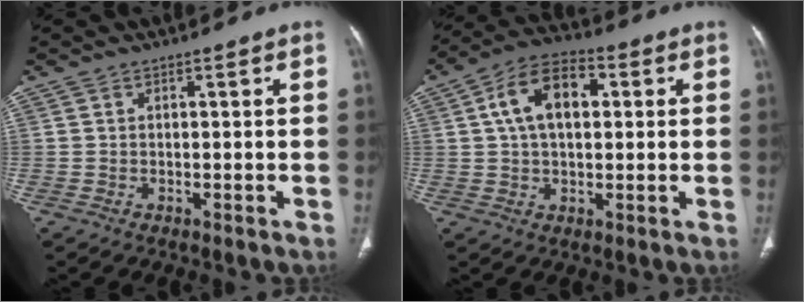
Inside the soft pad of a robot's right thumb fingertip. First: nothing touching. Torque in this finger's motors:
{"motor_torque": [0.15, 2.12, 0.99, 0.13, 0.11]}